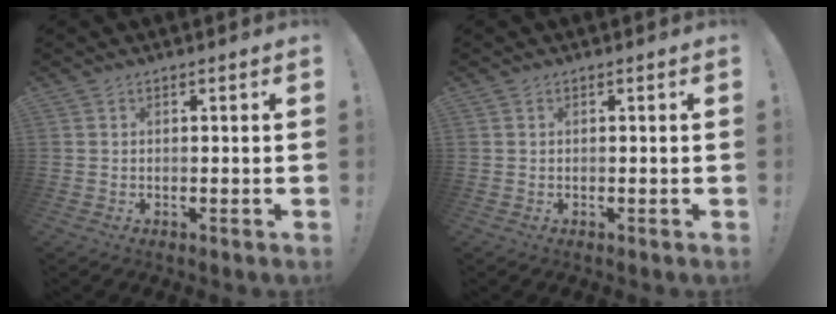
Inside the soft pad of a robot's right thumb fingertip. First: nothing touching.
{"total": 0.0}